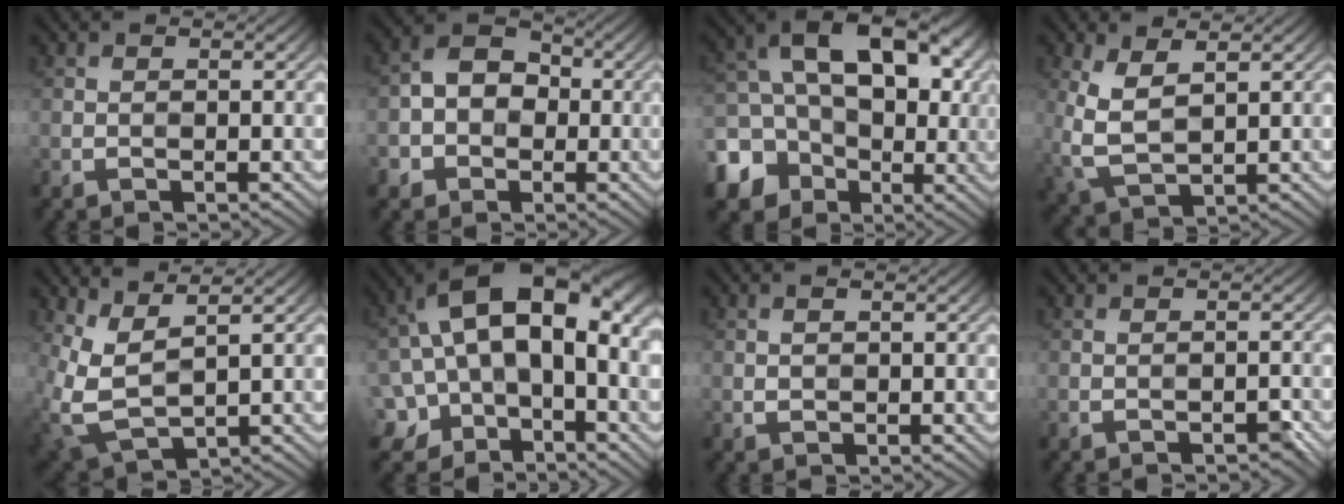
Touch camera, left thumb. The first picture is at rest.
{"total": 5.9, "force": [-1.3, 5.0, 2.9], "torque": [-0.048, 0.001, -0.037]}
{"total": 14.5, "force": [-1.7, 11.4, 8.7], "torque": [-0.159, -0.009, -0.042]}
{"total": 6.1, "force": [1.9, 3.0, 5.0], "torque": [-0.131, -0.003, 0.039]}
{"total": 7.5, "force": [2.9, 3.4, 6.1], "torque": [-0.168, -0.010, 0.064]}
{"total": 18.3, "force": [-0.9, 11.3, 14.4], "torque": [-0.251, 0.001, -0.012]}
{"total": 1.3, "force": [0.3, 0.8, 1.0], "torque": [-0.023, 0.000, 0.009]}
{"total": 1.2, "force": [-0.8, 0.4, 0.8], "torque": [-0.011, 0.002, -0.011]}